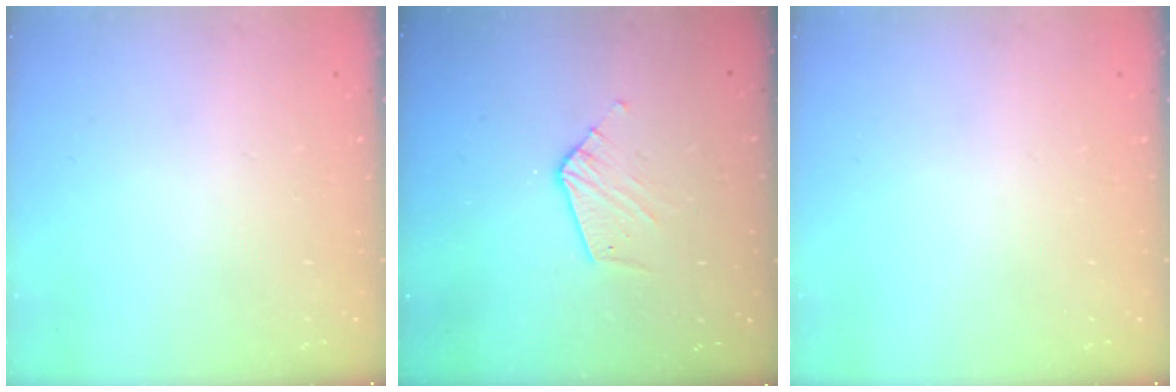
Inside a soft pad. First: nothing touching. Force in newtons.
{"total": 6.9, "press": 6.9, "slide": 0.1}
{"total": 0.0}